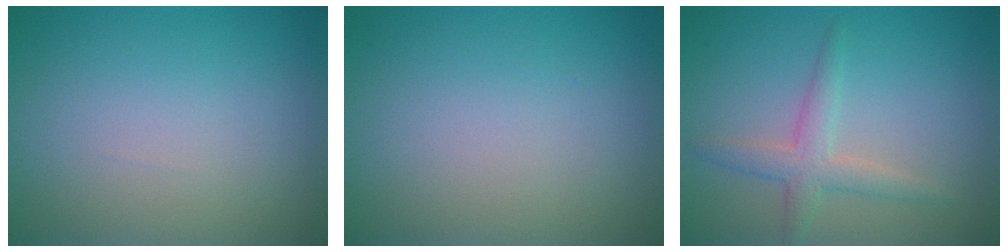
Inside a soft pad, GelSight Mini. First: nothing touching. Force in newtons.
{"total": 0.0}
{"total": 2.6, "press": 2.6, "slide": 0.1}